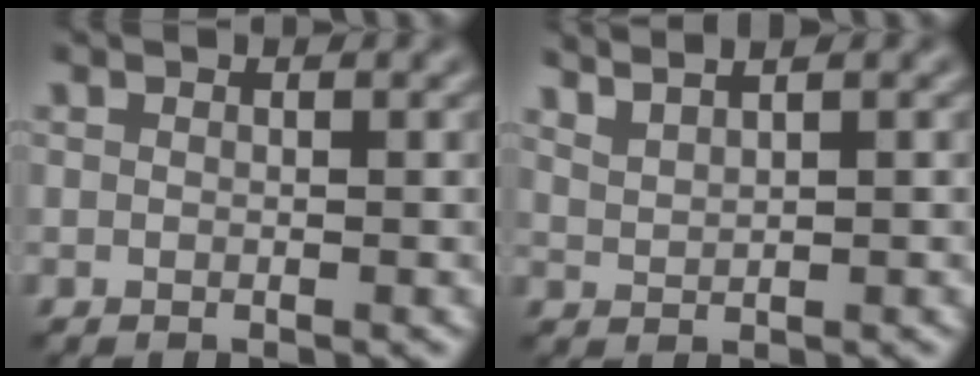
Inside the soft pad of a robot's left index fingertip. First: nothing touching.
{"total": 3.3, "force": [2.8, 1.0, 1.5], "torque": [-0.008, 0.016, 0.026]}